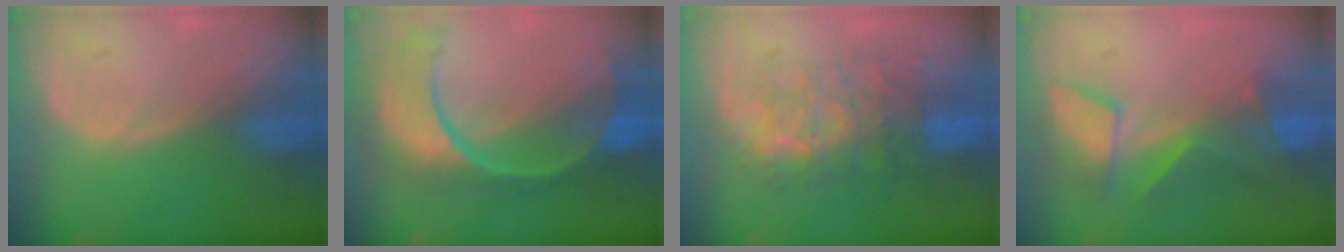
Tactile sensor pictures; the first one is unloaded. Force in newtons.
{"total": 11.1, "press": 9.4, "slide": 6.0}
{"total": 9.4, "press": 8.7, "slide": 3.4}
{"total": 7.3, "press": 6.9, "slide": 2.5}